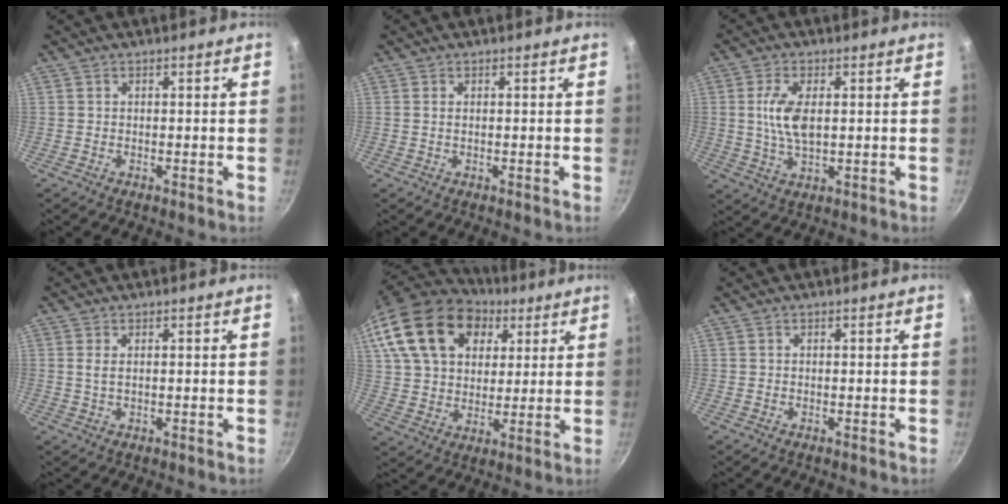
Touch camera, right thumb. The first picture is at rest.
{"total": 0.8, "force": [0.2, 0.4, 0.6], "torque": [-0.012, 0.000, 0.003]}
{"total": 7.7, "force": [1.1, 3.7, 6.7], "torque": [-0.129, -0.002, 0.023]}
{"total": 1.6, "force": [0.4, 0.7, 1.4], "torque": [-0.028, -0.002, 0.009]}
{"total": 24.3, "force": [10.2, 16.7, 14.4], "torque": [-0.260, 0.004, 0.181]}
{"total": 0.0}